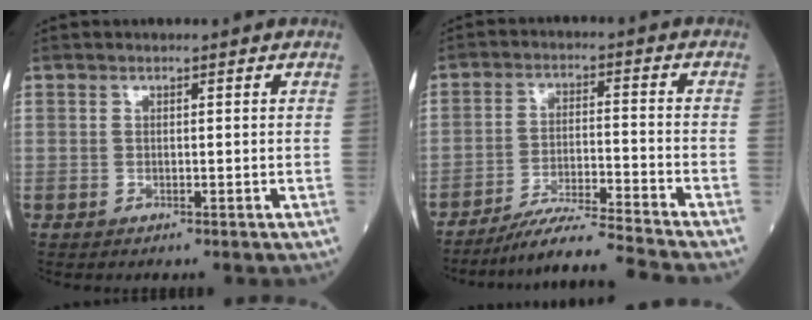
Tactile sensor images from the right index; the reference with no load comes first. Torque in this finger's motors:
{"motor_torque": [-0.86, -0.73, -0.35, 0.00]}